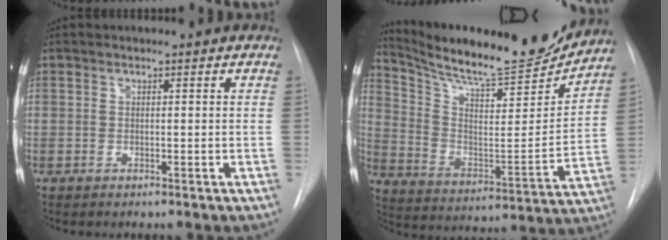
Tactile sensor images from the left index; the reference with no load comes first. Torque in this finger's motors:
{"motor_torque": [0.88, -1.26, 0.14, 0.07]}